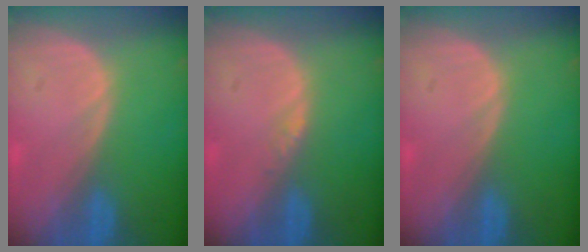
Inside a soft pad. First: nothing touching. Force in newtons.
{"total": 0.8, "press": 0.8, "slide": 0.1}
{"total": 0.0}